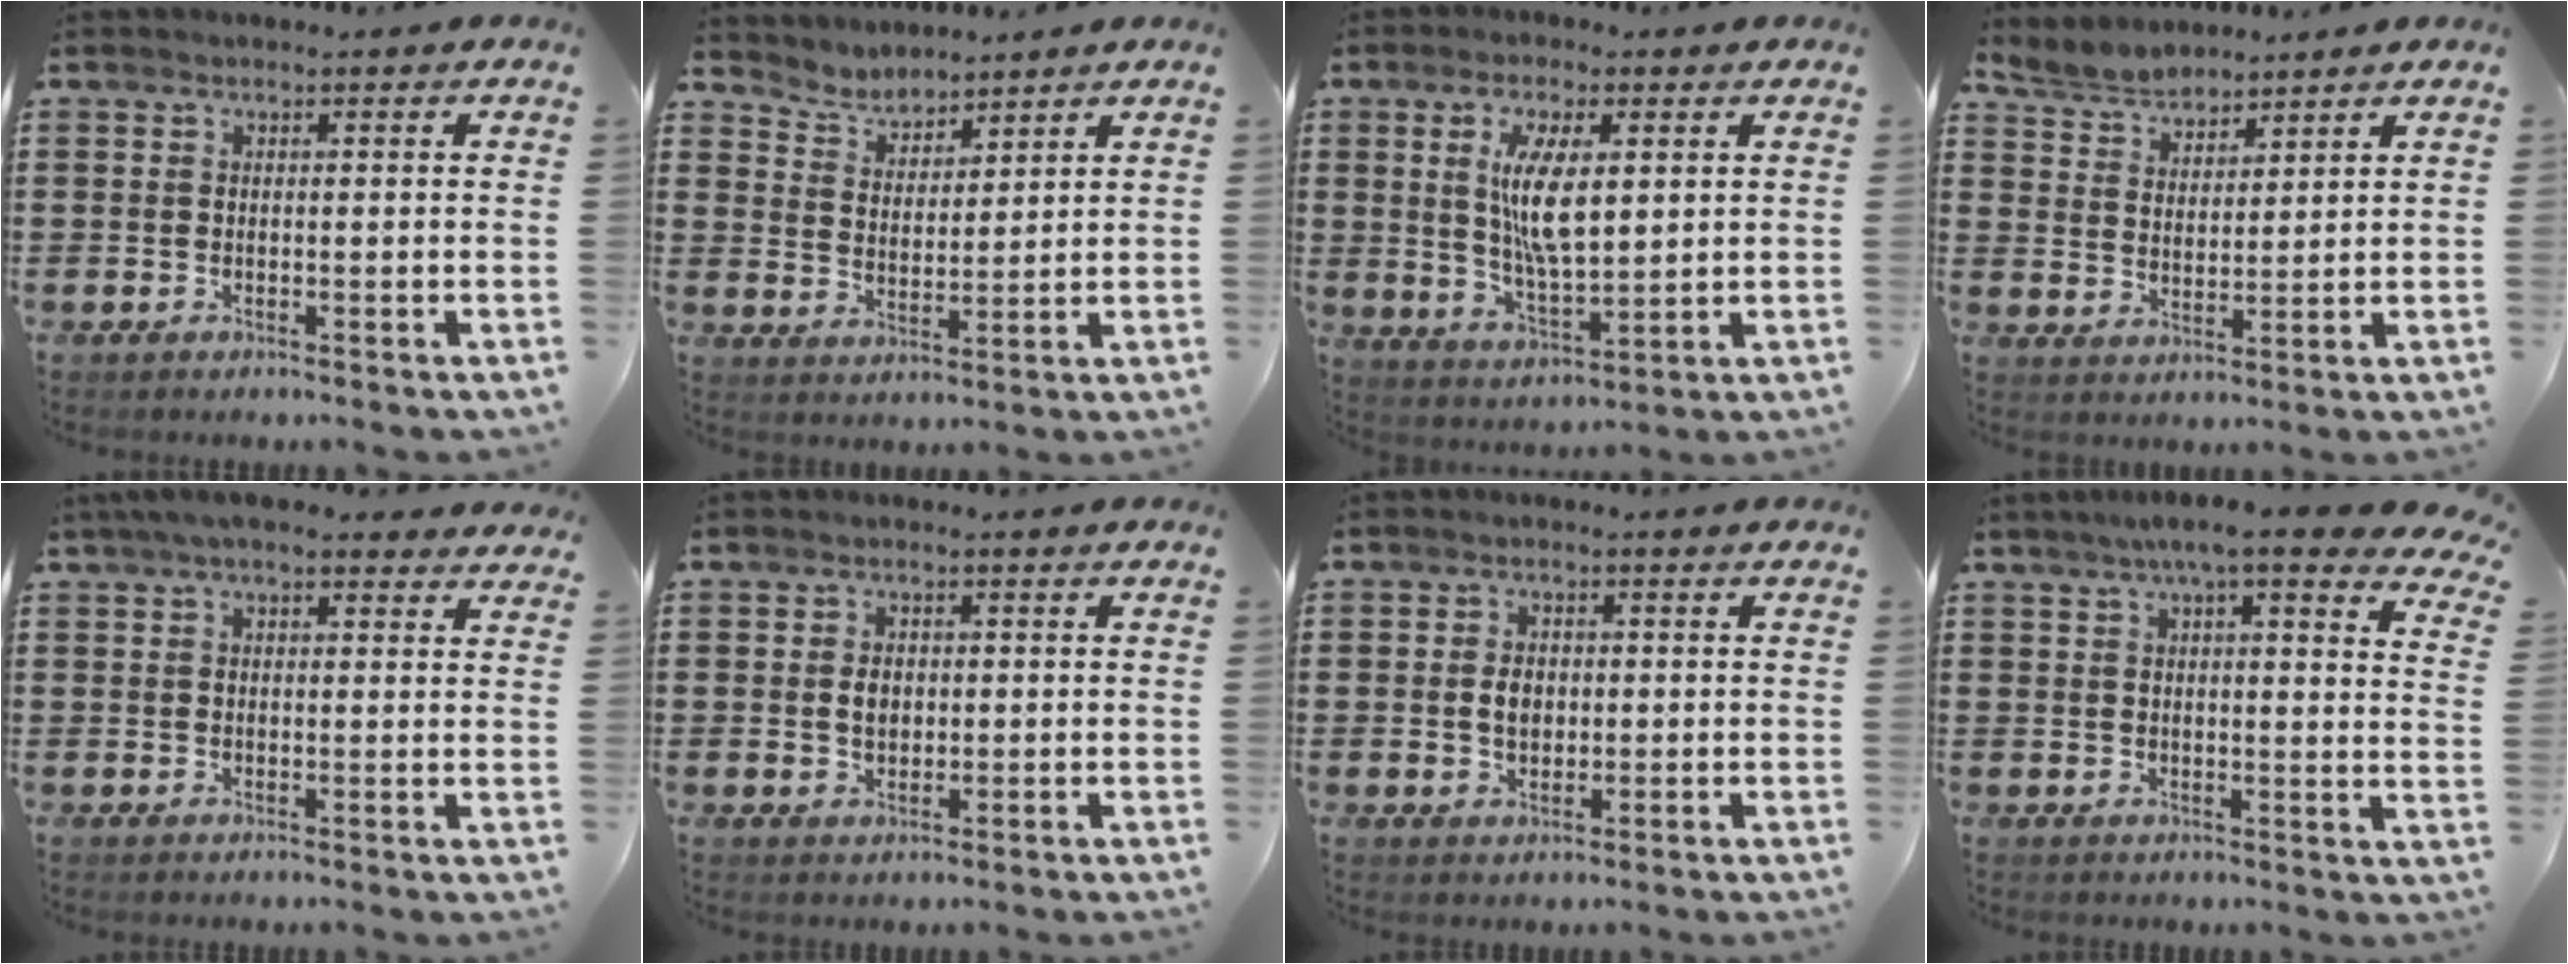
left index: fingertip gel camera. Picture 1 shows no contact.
{"total": 3.7, "force": [3.6, 1.0, -0.4], "torque": [-0.012, -0.012, 0.065]}
{"total": 8.7, "force": [2.5, 3.2, 7.7], "torque": [-0.147, 0.005, 0.042]}
{"total": 4.1, "force": [3.9, 1.0, 0.0], "torque": [-0.020, -0.012, 0.071]}
{"total": 4.9, "force": [3.9, 1.2, 2.7], "torque": [-0.063, 0.002, 0.072]}
{"total": 2.4, "force": [0.2, 1.7, 1.7], "torque": [-0.037, 0.007, 0.004]}
{"total": 3.0, "force": [0.2, 2.1, 2.2], "torque": [-0.046, 0.008, 0.002]}
{"total": 8.0, "force": [6.4, 0.5, 4.8], "torque": [-0.097, -0.017, 0.108]}